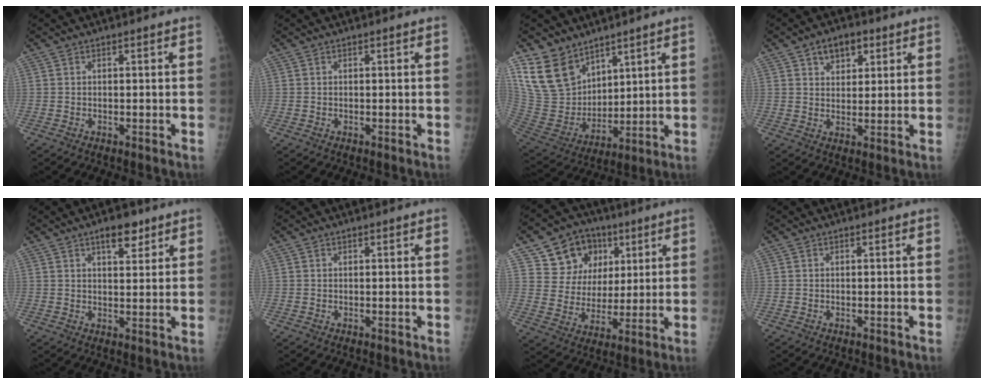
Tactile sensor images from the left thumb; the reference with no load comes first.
{"total": 0.0}
{"total": 14.4, "force": [10.0, 9.0, 5.1], "torque": [-0.070, -0.057, 0.220]}
{"total": 6.7, "force": [3.5, 4.3, 3.8], "torque": [-0.027, -0.013, 0.050]}
{"total": 5.4, "force": [3.4, 2.4, 3.4], "torque": [-0.034, -0.018, 0.049]}
{"total": 0.0}
{"total": 14.3, "force": [6.8, 11.4, 5.1], "torque": [-0.049, -0.012, 0.120]}
{"total": 0.0}